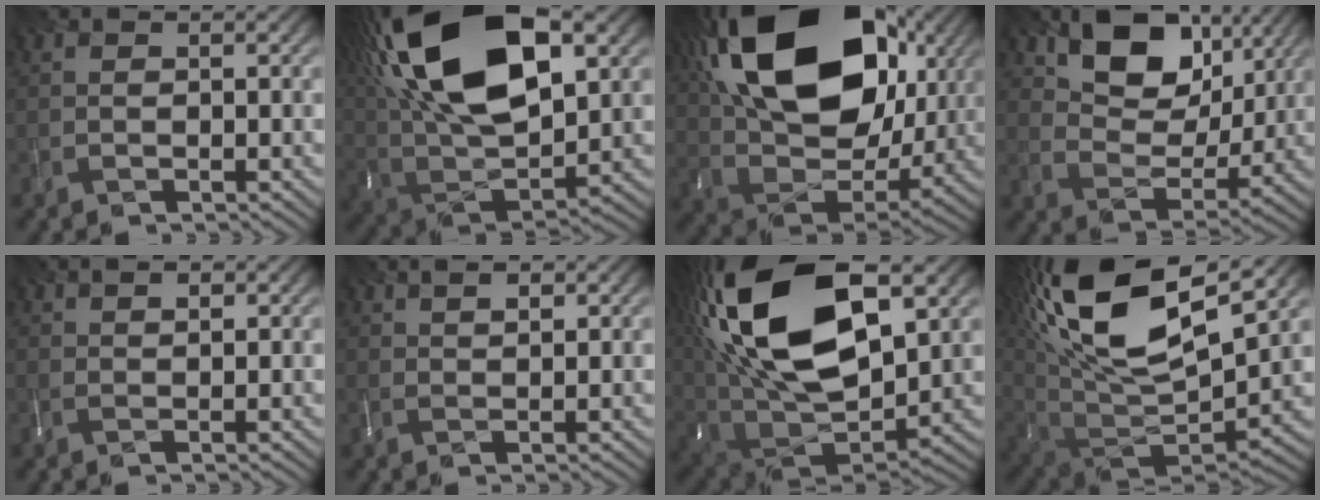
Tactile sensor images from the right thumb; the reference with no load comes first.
{"total": 21.2, "force": [9.1, 10.7, 15.9], "torque": [-0.339, 0.045, 0.146]}
{"total": 23.0, "force": [9.4, 13.9, 15.7], "torque": [-0.342, 0.043, 0.166]}
{"total": 11.1, "force": [6.1, 6.8, 6.2], "torque": [-0.109, 0.000, 0.101]}
{"total": 1.1, "force": [1.0, 0.3, 0.5], "torque": [-0.003, -0.001, 0.018]}
{"total": 1.7, "force": [1.4, 0.3, 1.0], "torque": [-0.013, -0.001, 0.029]}
{"total": 22.2, "force": [8.5, 11.8, 16.8], "torque": [-0.373, 0.027, 0.154]}
{"total": 20.4, "force": [10.5, 9.3, 14.9], "torque": [-0.298, 0.038, 0.181]}